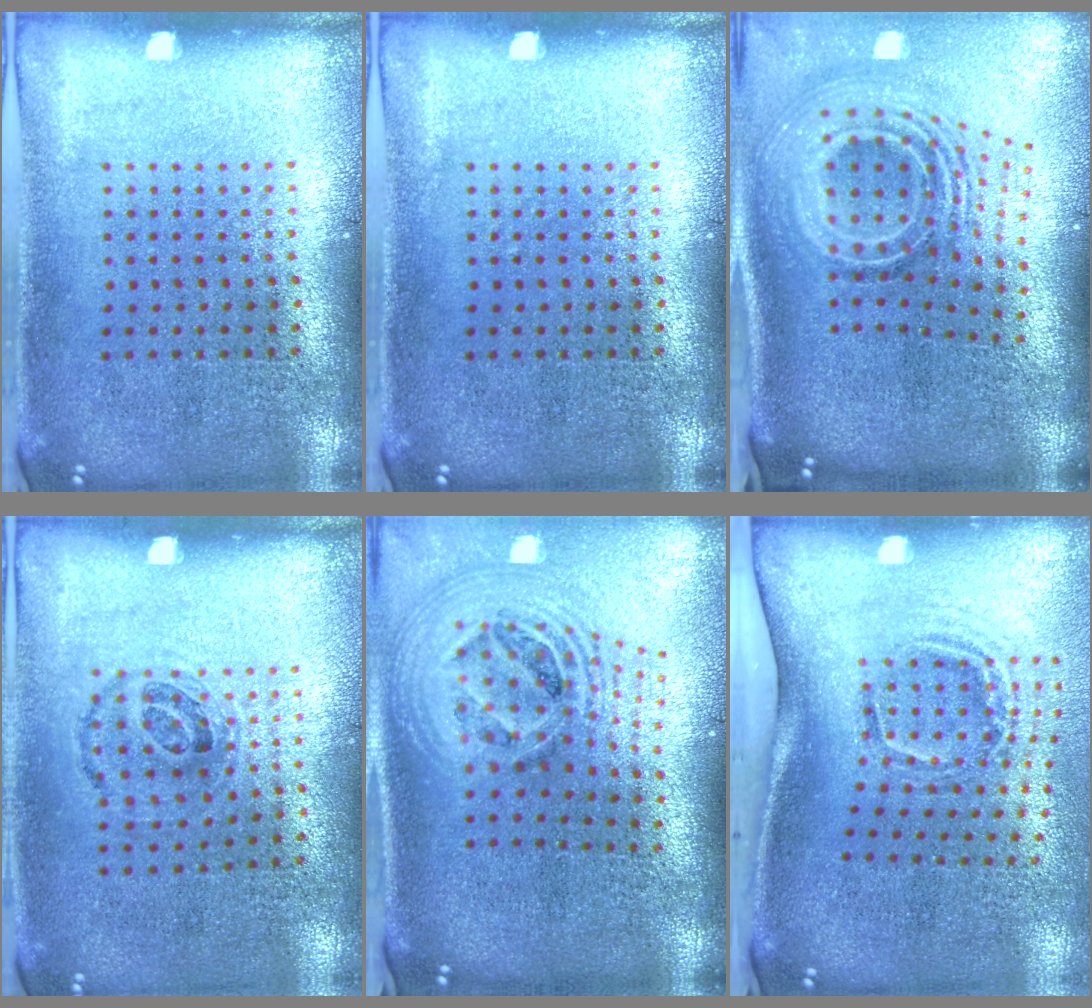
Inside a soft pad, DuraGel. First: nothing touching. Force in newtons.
{"total": 0.0}
{"total": 2.6, "press": 1.7, "slide": 2.0}
{"total": 0.9, "press": 0.7, "slide": 0.6}
{"total": 2.7, "press": 1.9, "slide": 1.9}
{"total": 2.0, "press": 1.3, "slide": 1.6}